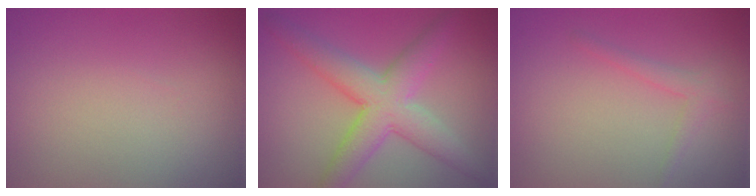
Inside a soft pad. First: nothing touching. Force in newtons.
{"total": 6.0, "press": 6.0, "slide": 0.1}
{"total": 1.4, "press": 1.4, "slide": 0.1}